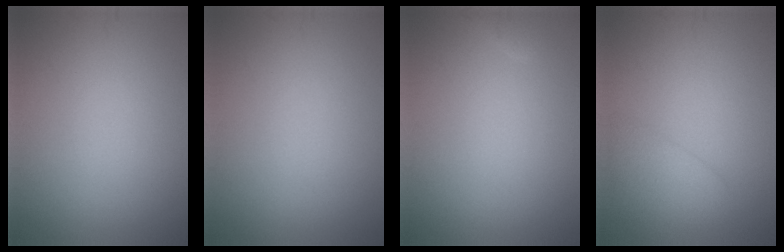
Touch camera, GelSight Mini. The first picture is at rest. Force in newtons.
{"total": 0.0}
{"total": 0.6, "press": 0.6, "slide": 0.1}
{"total": 2.4, "press": 2.4, "slide": 0.1}